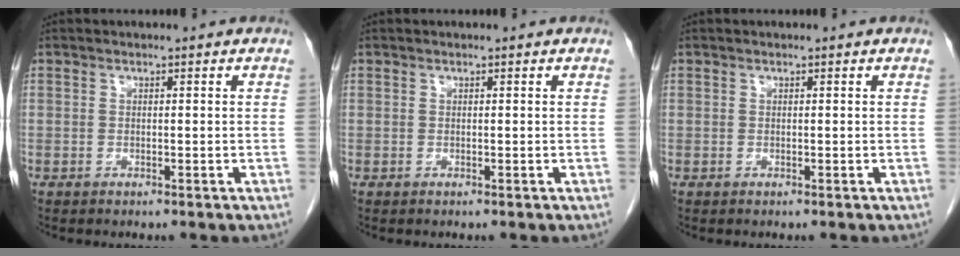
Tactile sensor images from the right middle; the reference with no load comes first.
{"total": 0.0}
{"total": 0.0}